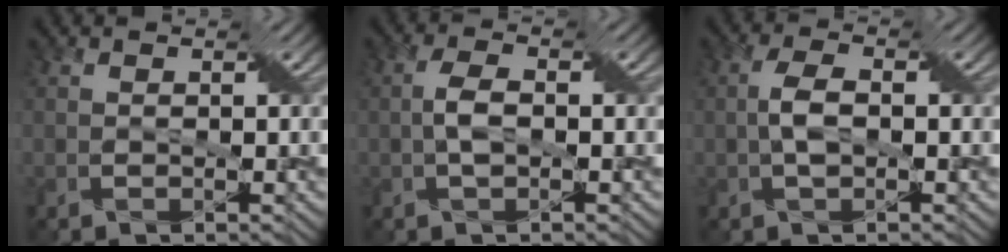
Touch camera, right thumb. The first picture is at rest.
{"total": 2.6, "force": [-0.3, 1.1, 2.4], "torque": [-0.056, 0.005, -0.009]}
{"total": 3.1, "force": [-0.3, 1.3, 2.7], "torque": [-0.065, 0.005, -0.008]}